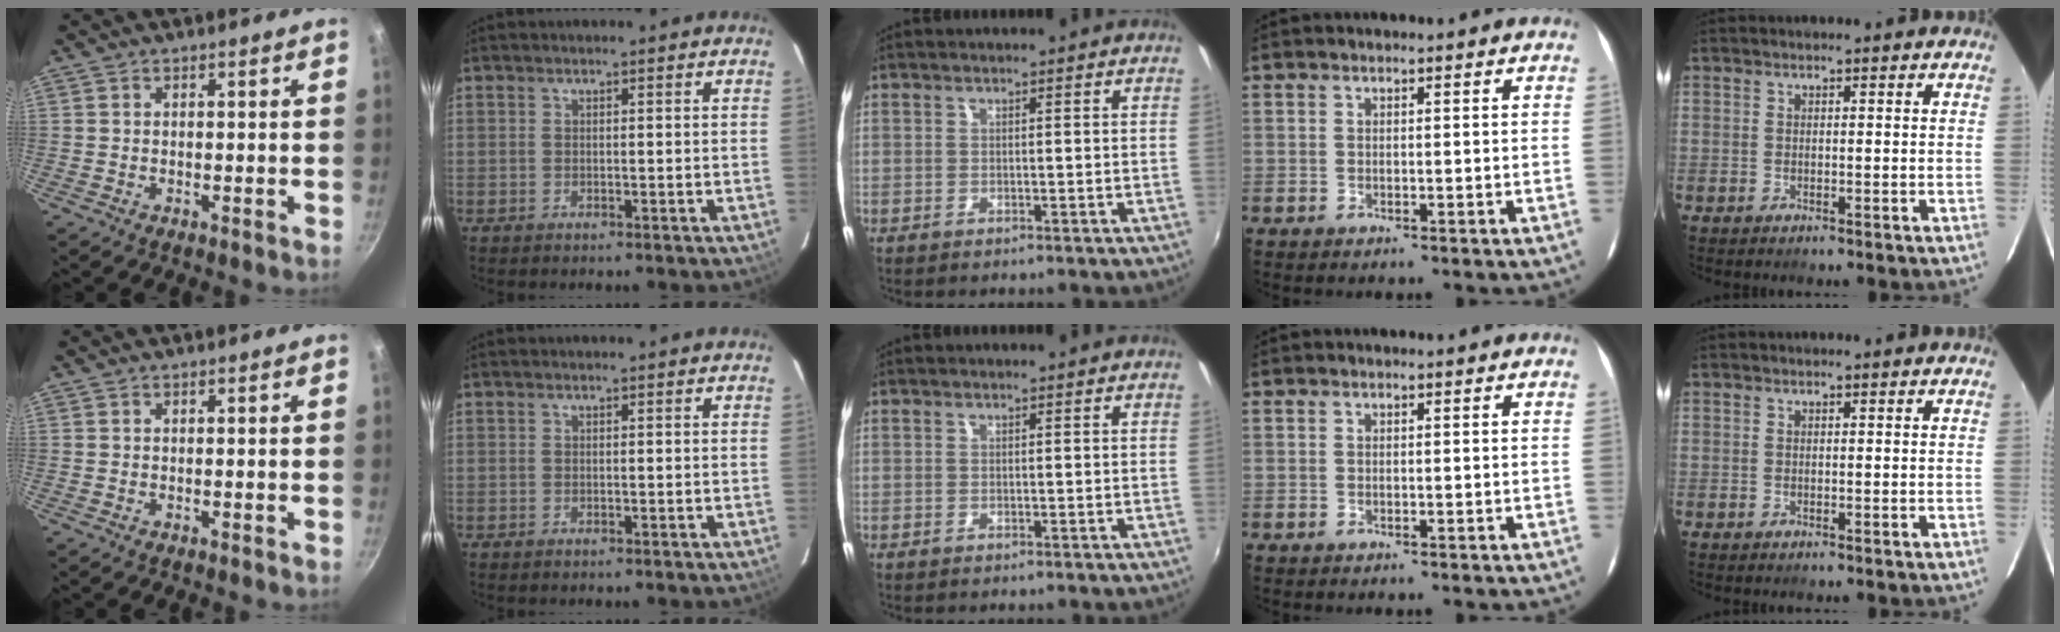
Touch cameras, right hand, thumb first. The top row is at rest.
{}